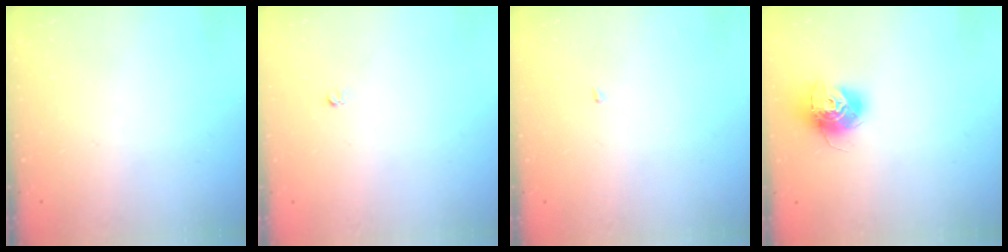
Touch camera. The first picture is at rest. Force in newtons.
{"total": 2.5, "press": 2.5, "slide": 0.2}
{"total": 1.4, "press": 1.3, "slide": 0.1}
{"total": 12.1, "press": 12.1, "slide": 0.8}